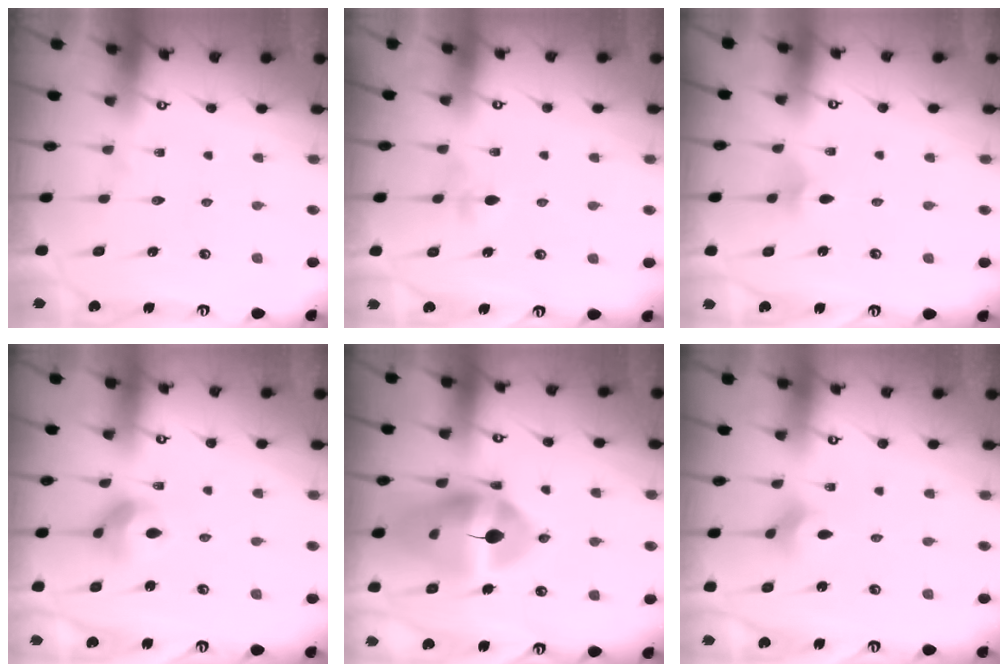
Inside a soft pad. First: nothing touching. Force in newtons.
{"total": 3.1, "press": 2.9, "slide": 0.9}
{"total": 3.6, "press": 3.5, "slide": 0.8}
{"total": 6.9, "press": 6.9, "slide": 0.5}
{"total": 17.3, "press": 17.2, "slide": 1.7}
{"total": 2.1, "press": 2.0, "slide": 0.5}